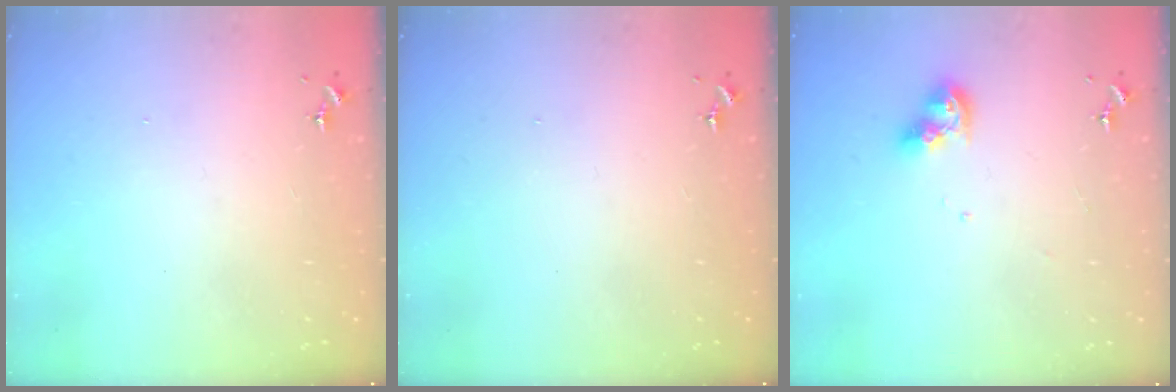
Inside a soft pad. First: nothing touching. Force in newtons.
{"total": 0.0}
{"total": 9.4, "press": 9.4, "slide": 1.1}